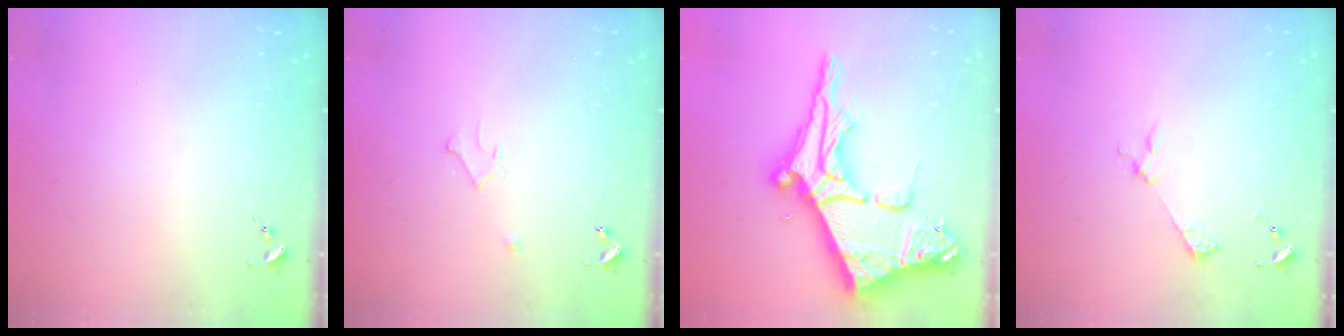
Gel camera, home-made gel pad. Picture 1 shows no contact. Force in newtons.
{"total": 2.2, "press": 2.2, "slide": 0.2}
{"total": 12.1, "press": 12.1, "slide": 1.3}
{"total": 2.5, "press": 2.5, "slide": 0.2}